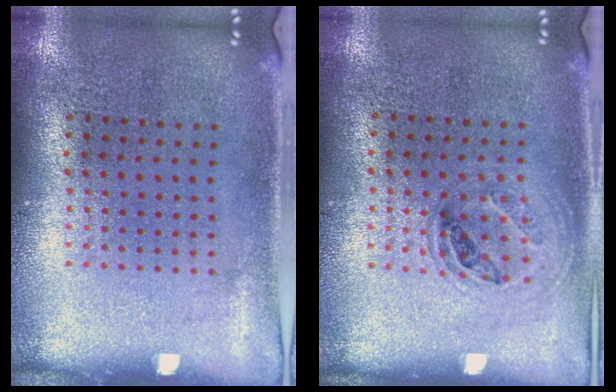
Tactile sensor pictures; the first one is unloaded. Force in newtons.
{"total": 1.1, "press": 1.0, "slide": 0.5}